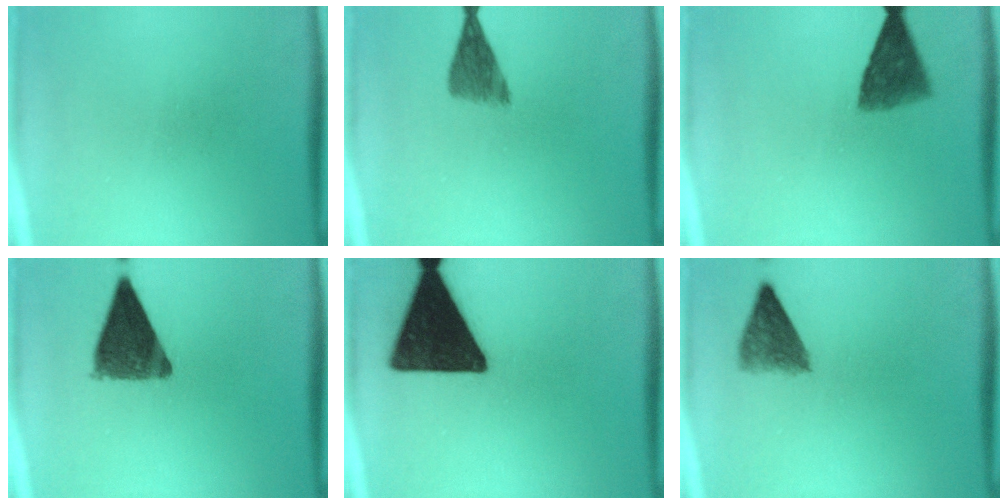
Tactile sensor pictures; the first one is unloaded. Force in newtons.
{"total": 4.5}
{"total": 6.8}
{"total": 11.0}
{"total": 18.9}
{"total": 5.0}